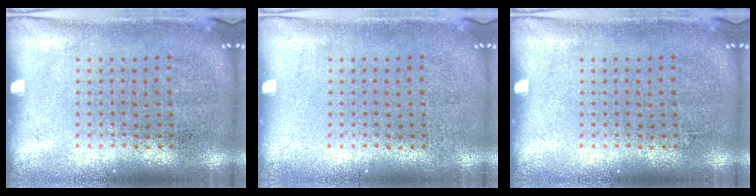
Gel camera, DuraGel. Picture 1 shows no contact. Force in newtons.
{"total": 0.0}
{"total": 0.0}